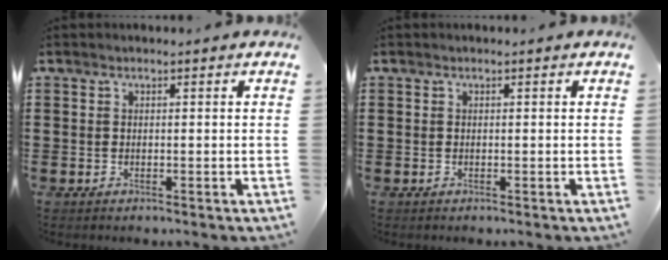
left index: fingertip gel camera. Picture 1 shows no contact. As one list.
[{"total": 0.0}]